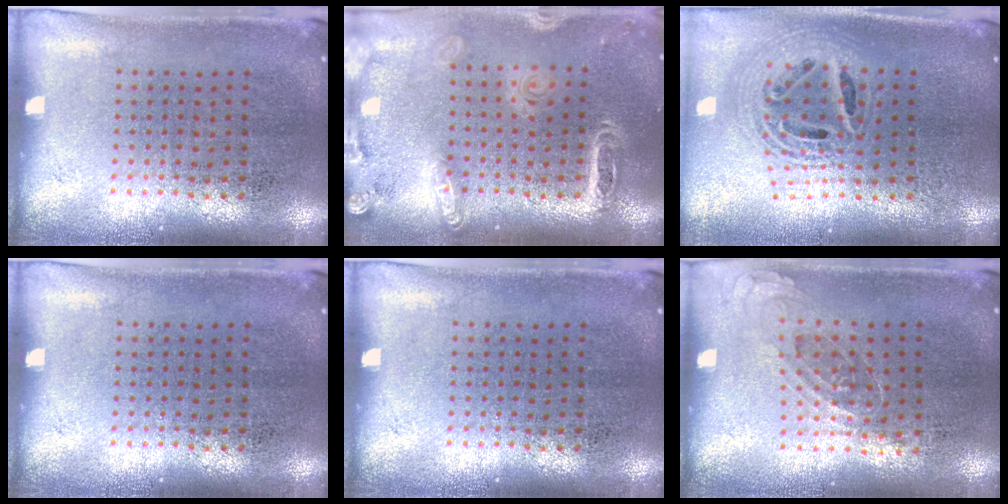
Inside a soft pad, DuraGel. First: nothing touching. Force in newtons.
{"total": 2.0, "press": 1.8, "slide": 0.8}
{"total": 2.3, "press": 1.8, "slide": 1.4}
{"total": 0.0}
{"total": 0.0}
{"total": 0.7, "press": 0.5, "slide": 0.4}